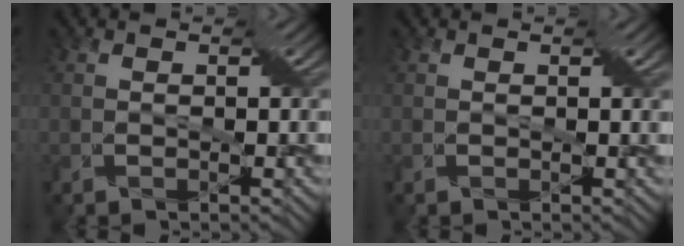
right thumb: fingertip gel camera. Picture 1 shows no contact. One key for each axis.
{"total": 0.6, "fx": 0.2, "fy": -0.4, "fz": 0.3, "tx": -0.005, "ty": 0.005, "tz": 0.007}